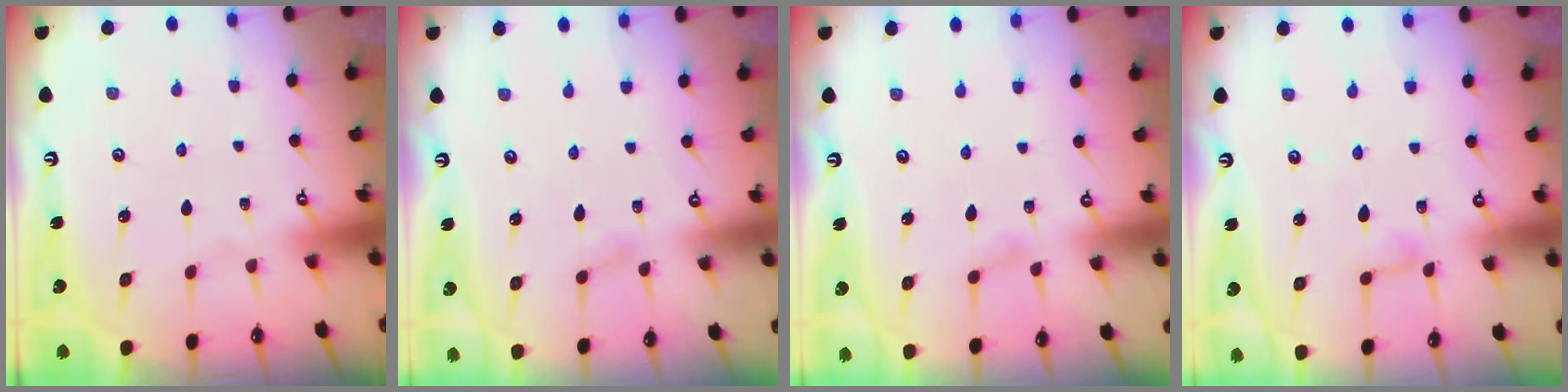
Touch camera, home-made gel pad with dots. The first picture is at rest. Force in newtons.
{"total": 1.9, "press": 1.8, "slide": 0.3}
{"total": 4.4, "press": 4.4, "slide": 0.5}
{"total": 3.9, "press": 3.9, "slide": 0.4}